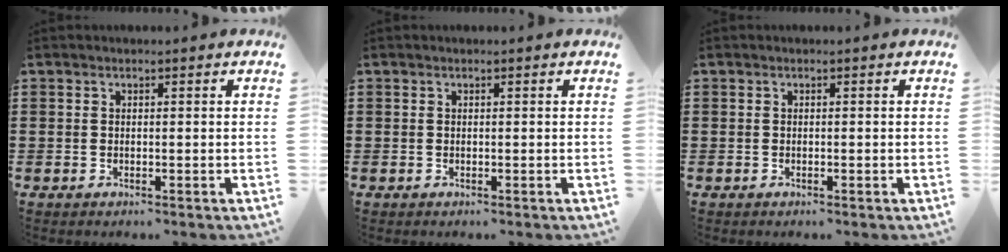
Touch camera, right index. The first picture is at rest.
{"total": 0.0}
{"total": 0.0}